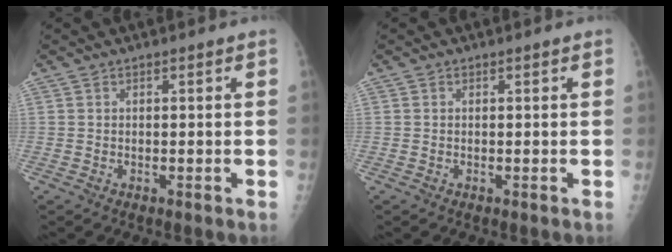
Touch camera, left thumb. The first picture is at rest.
{"total": 0.0}